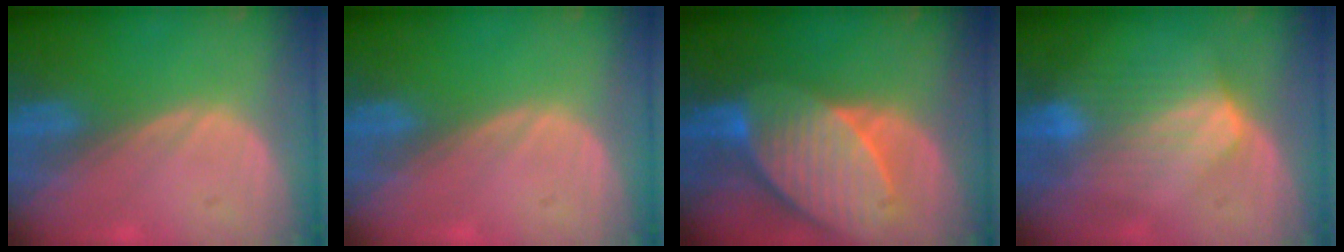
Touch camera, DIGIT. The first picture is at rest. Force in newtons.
{"total": 0.0}
{"total": 10.7, "press": 9.4, "slide": 5.0}
{"total": 7.4, "press": 6.6, "slide": 3.2}